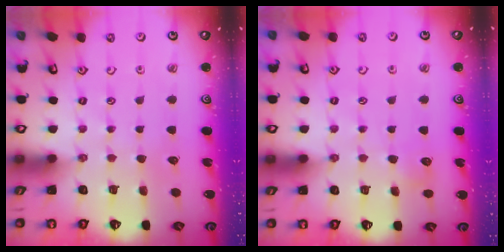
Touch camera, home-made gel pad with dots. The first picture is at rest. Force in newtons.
{"total": 5.3, "press": 5.3, "slide": 0.6}